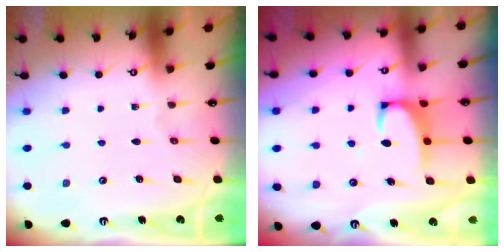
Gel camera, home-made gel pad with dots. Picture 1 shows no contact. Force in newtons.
{"total": 3.4, "press": 3.3, "slide": 0.7}